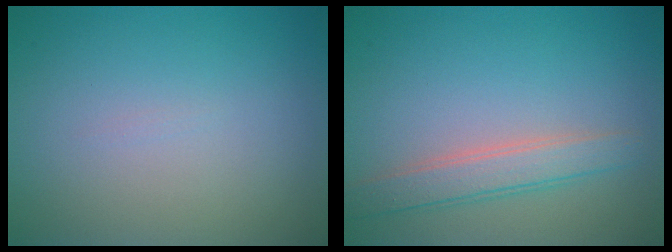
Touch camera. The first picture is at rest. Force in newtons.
{"total": 3.0, "press": 3.0, "slide": 0.2}